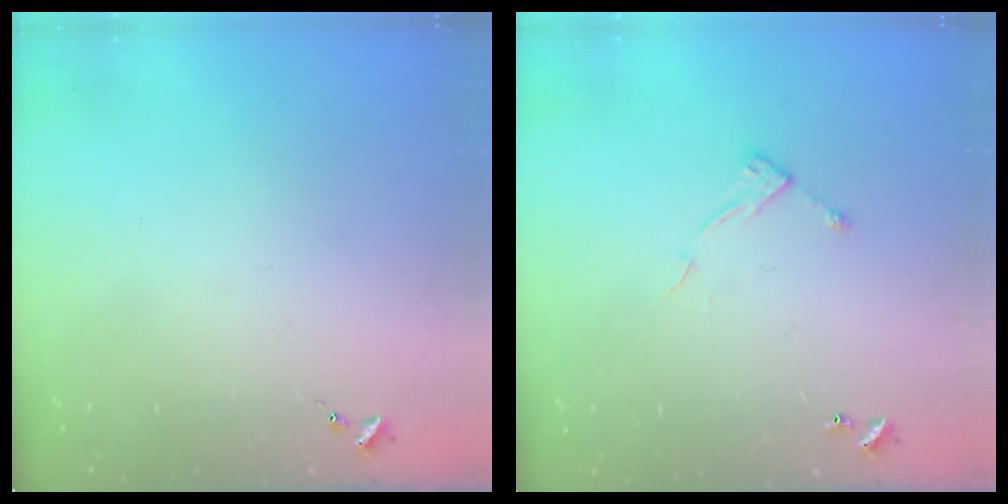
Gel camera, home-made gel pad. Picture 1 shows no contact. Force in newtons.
{"total": 6.2, "press": 6.2, "slide": 0.4}